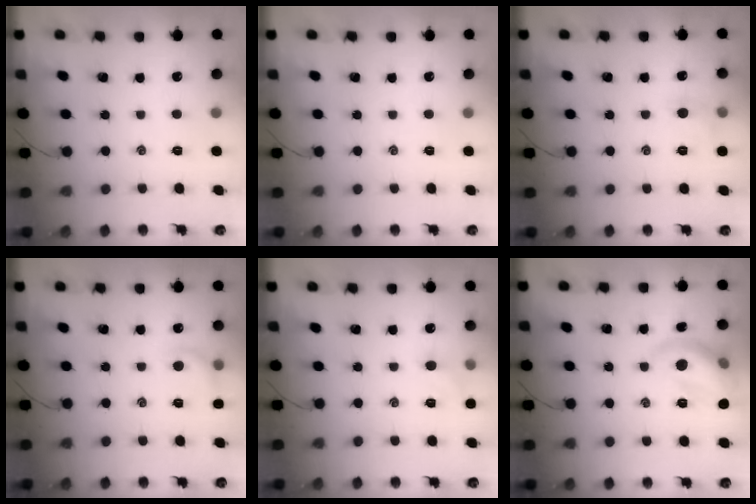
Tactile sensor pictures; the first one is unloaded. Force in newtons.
{"total": 0.0}
{"total": 5.9, "press": 5.6, "slide": 2.1}
{"total": 7.5, "press": 7.3, "slide": 1.8}
{"total": 5.0, "press": 4.7, "slide": 1.5}
{"total": 12.7, "press": 12.7, "slide": 1.0}